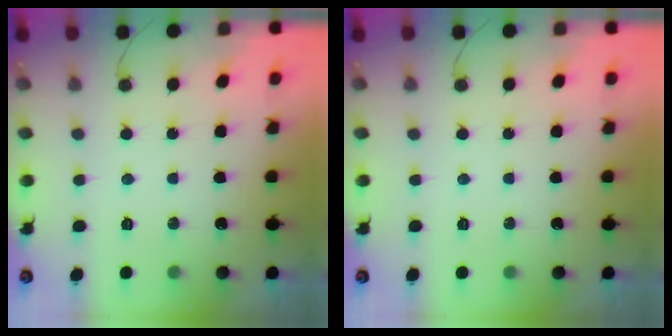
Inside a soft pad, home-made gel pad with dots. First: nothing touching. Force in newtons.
{"total": 0.0}